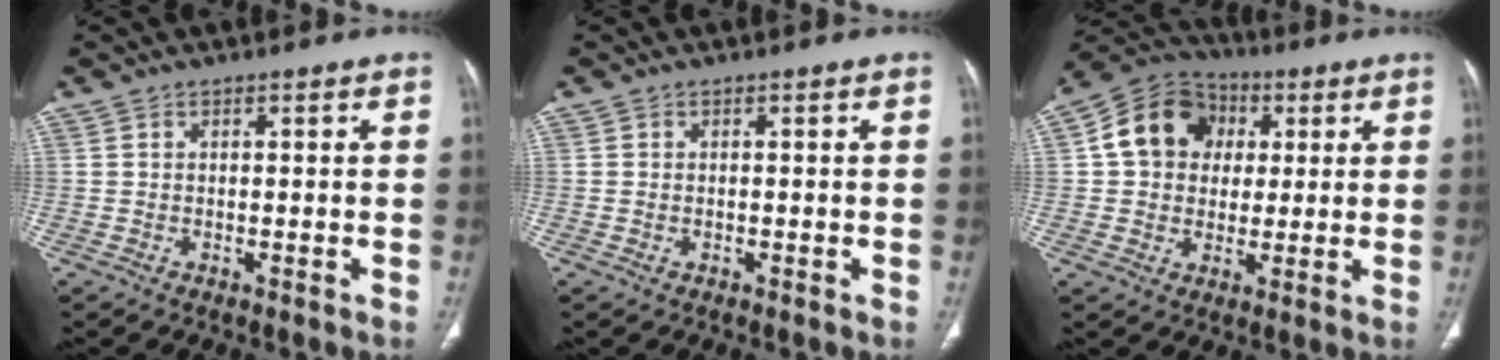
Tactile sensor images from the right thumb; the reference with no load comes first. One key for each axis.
{"total": 0.0}
{"total": 13.0, "fx": 2.6, "fy": 10.9, "fz": 6.7, "tx": -0.094, "ty": 0.013, "tz": 0.033}